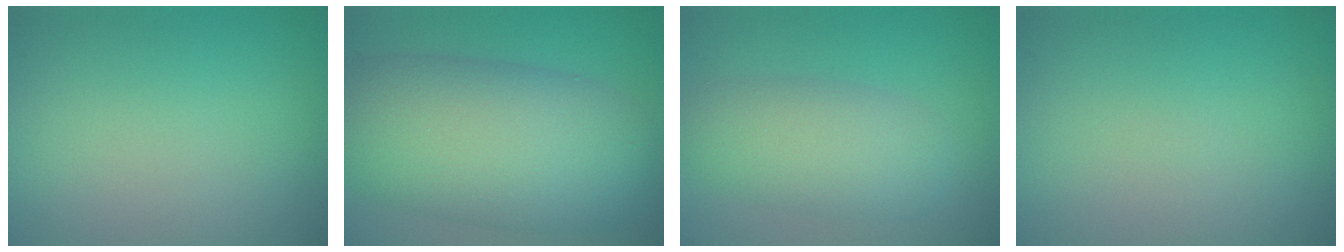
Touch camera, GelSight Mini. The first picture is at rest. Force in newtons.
{"total": 11.5, "press": 11.5, "slide": 0.3}
{"total": 4.9, "press": 4.9, "slide": 0.1}
{"total": 0.0}